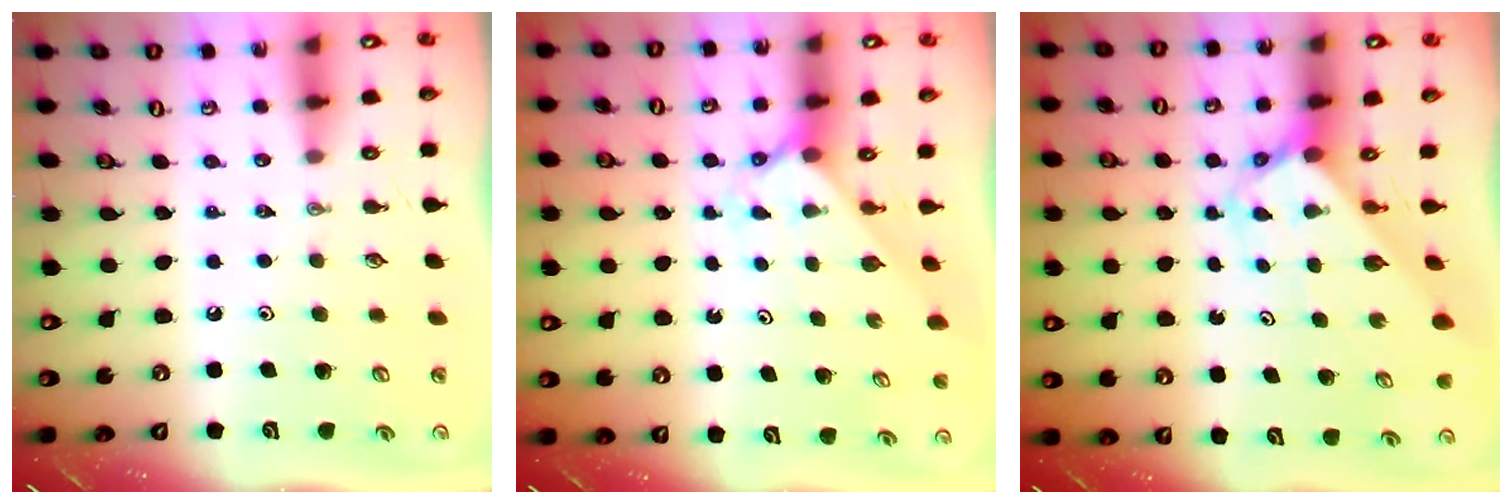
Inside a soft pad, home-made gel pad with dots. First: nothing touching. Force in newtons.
{"total": 2.1, "press": 2.1, "slide": 0.2}
{"total": 2.5, "press": 2.5, "slide": 0.2}